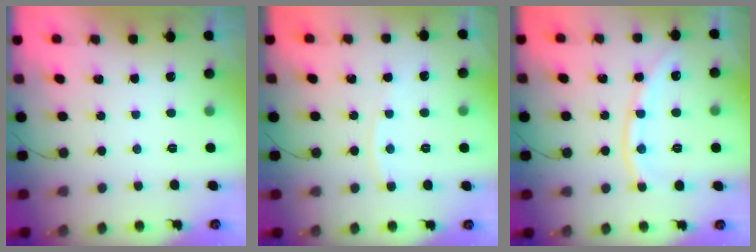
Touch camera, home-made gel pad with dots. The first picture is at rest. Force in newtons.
{"total": 2.8, "press": 2.8, "slide": 0.4}
{"total": 10.9, "press": 10.9, "slide": 1.3}